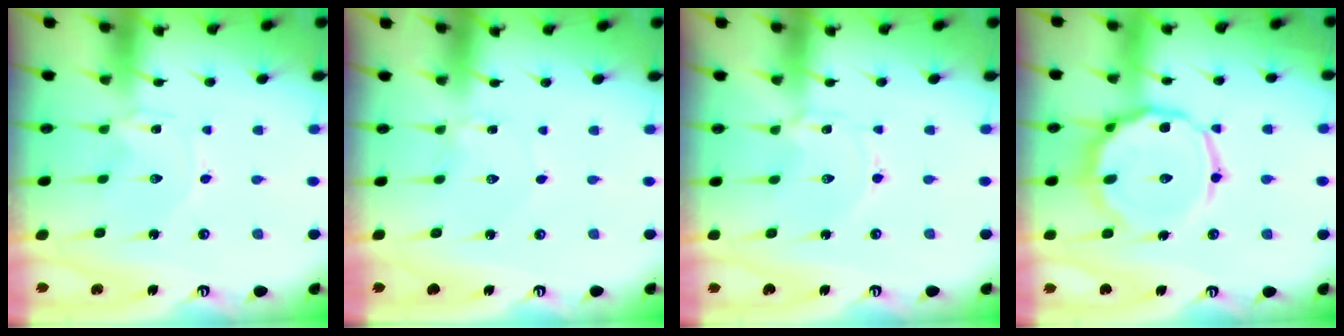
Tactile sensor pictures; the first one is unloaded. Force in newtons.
{"total": 0.7, "press": 0.7, "slide": 0.1}
{"total": 0.8, "press": 0.8, "slide": 0.1}
{"total": 14.1, "press": 14.0, "slide": 1.1}